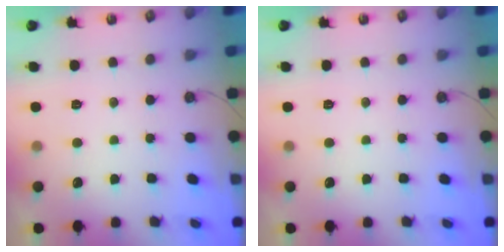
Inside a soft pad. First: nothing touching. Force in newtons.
{"total": 0.0}